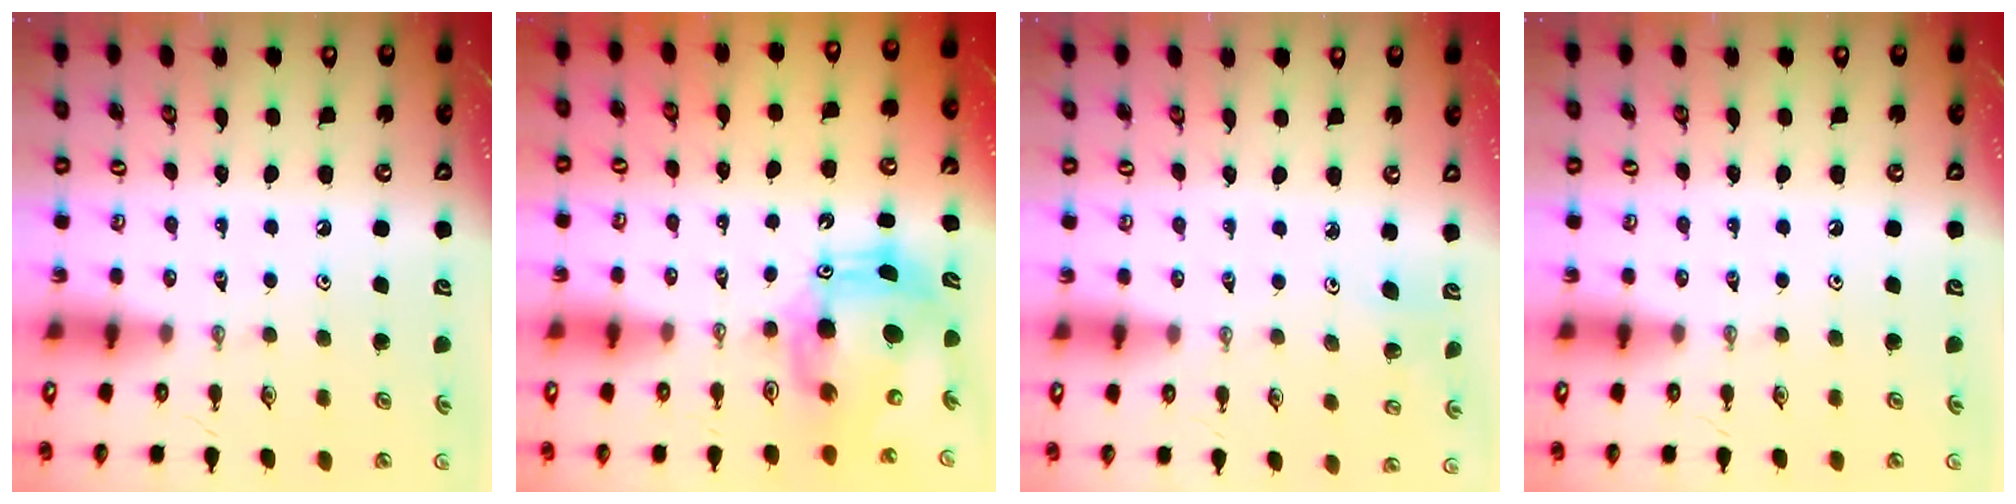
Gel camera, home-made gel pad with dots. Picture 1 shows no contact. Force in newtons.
{"total": 11.0, "press": 10.9, "slide": 1.8}
{"total": 3.4, "press": 3.2, "slide": 0.9}
{"total": 0.0}